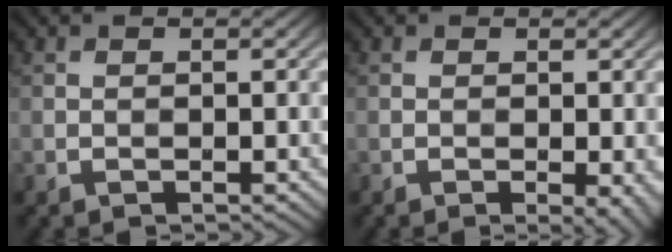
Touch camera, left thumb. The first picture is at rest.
{"total": 2.1, "force": [-0.7, 0.5, 1.9], "torque": [-0.027, -0.006, -0.008]}